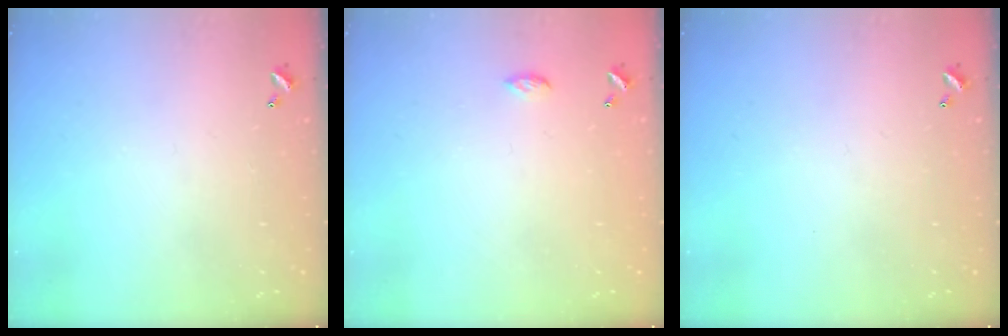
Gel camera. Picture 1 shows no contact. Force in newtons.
{"total": 3.2, "press": 3.2, "slide": 0.3}
{"total": 0.0}